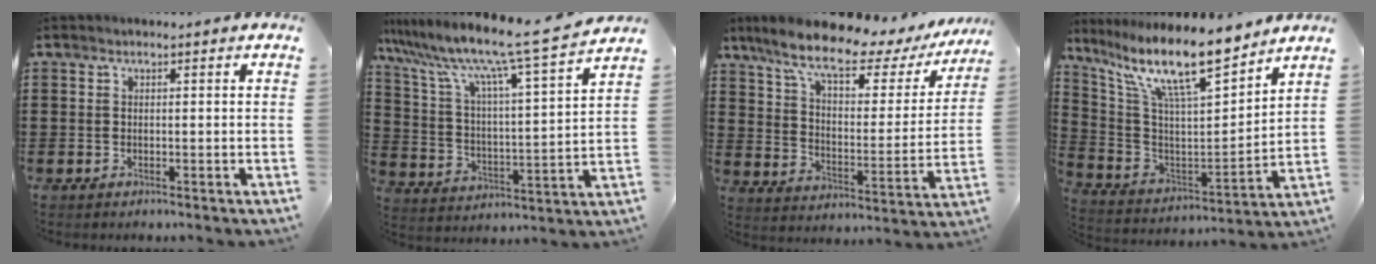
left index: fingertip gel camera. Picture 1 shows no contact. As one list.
[{"total": 10.1, "force": [8.6, -1.0, 5.2], "torque": [-0.135, -0.062, 0.134]}, {"total": 10.9, "force": [8.1, 2.5, 6.9], "torque": [-0.154, -0.041, 0.136]}, {"total": 14.1, "force": [10.6, 2.6, 8.9], "torque": [-0.192, -0.064, 0.177]}]